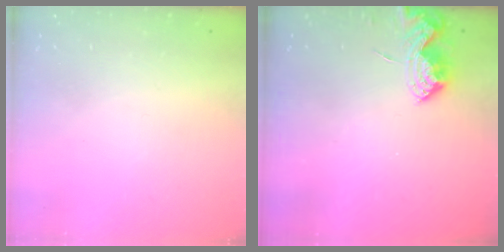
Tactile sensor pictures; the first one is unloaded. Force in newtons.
{"total": 7.6, "press": 7.5, "slide": 0.9}